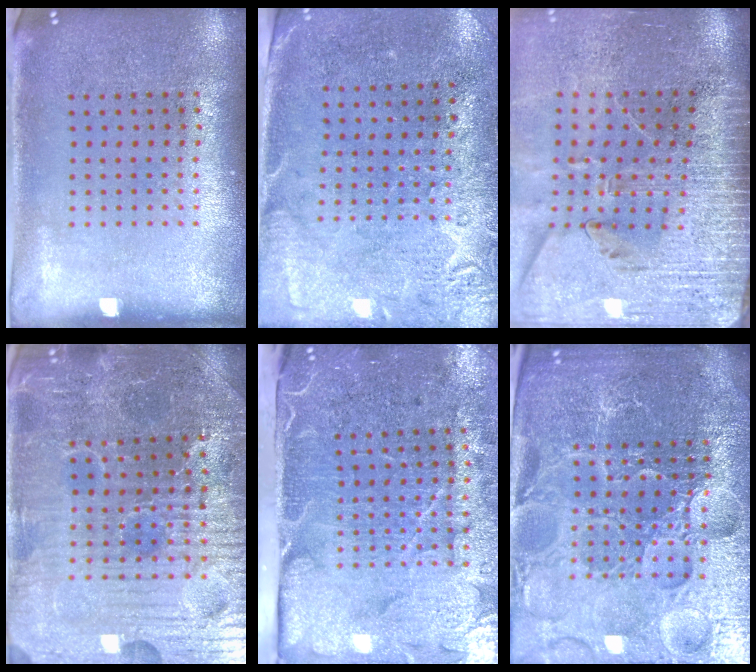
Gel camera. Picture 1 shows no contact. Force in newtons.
{"total": 2.8, "press": 2.3, "slide": 1.5}
{"total": 3.7, "press": 3.2, "slide": 1.9}
{"total": 5.2, "press": 5.0, "slide": 1.4}
{"total": 5.0, "press": 4.0, "slide": 2.9}
{"total": 6.2, "press": 5.5, "slide": 2.7}